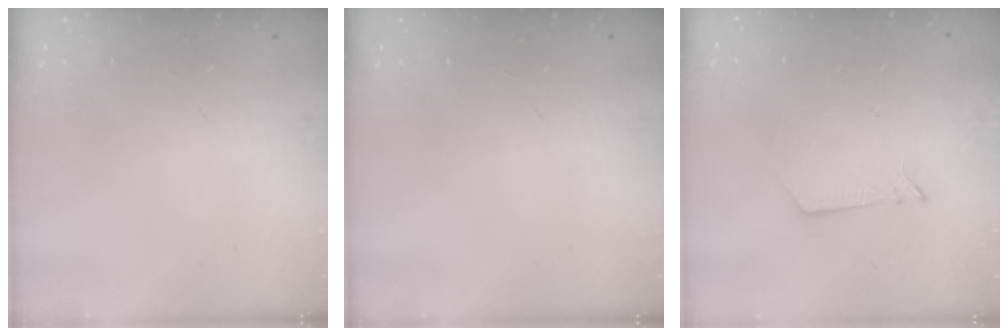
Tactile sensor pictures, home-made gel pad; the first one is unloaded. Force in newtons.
{"total": 0.0}
{"total": 2.6, "press": 2.6, "slide": 0.3}